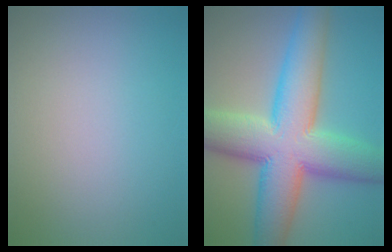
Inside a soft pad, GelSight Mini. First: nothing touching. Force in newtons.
{"total": 12.8, "press": 12.8, "slide": 0.2}